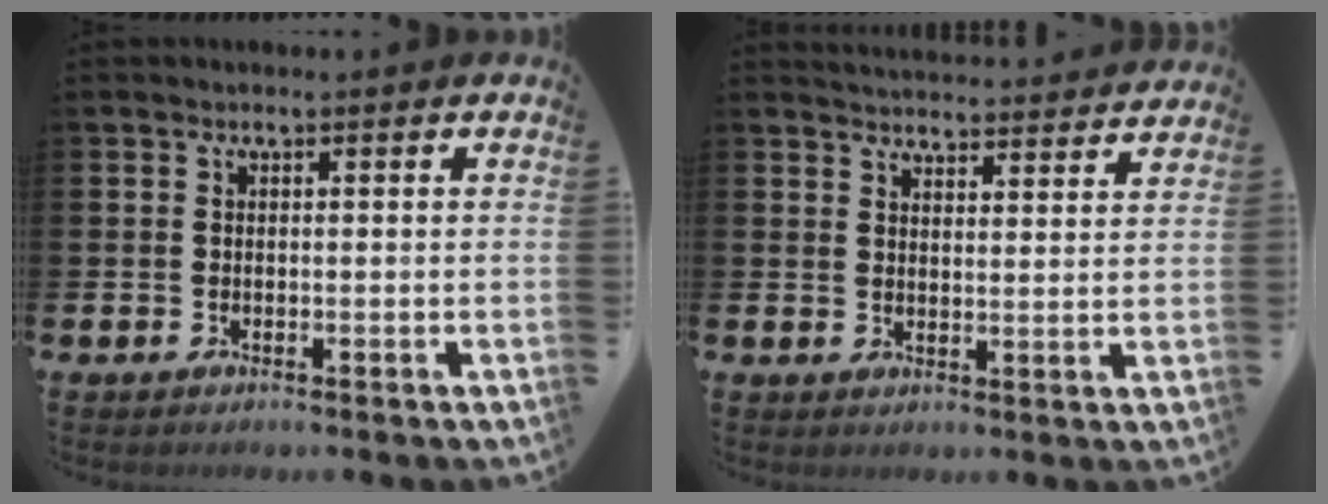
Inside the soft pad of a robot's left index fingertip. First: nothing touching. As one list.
[{"total": 4.3, "force": [4.3, 0.2, -0.1], "torque": [-0.008, -0.033, 0.077]}]